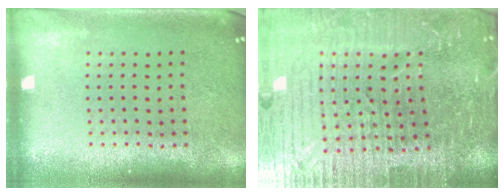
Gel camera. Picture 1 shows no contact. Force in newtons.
{"total": 6.9, "press": 6.0, "slide": 3.4}